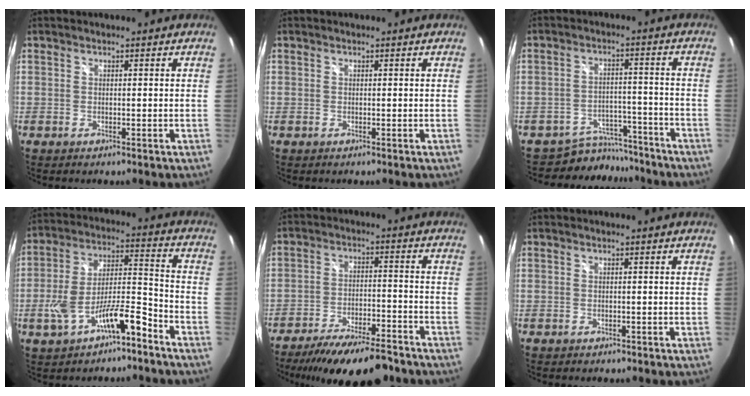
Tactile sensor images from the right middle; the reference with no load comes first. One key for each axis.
{"total": 0.0}
{"total": 8.3, "fx": -7.7, "fy": 3.1, "fz": -0.4, "tx": -0.006, "ty": 0.020, "tz": -0.115}
{"total": 11.8, "fx": -6.8, "fy": 2.2, "fz": 9.4, "tx": -0.187, "ty": -0.001, "tz": -0.112}
{"total": 16.8, "fx": -13.9, "fy": 3.8, "fz": 8.6, "tx": -0.166, "ty": -0.025, "tz": -0.211}
{"total": 0.8, "fx": -0.6, "fy": 0.4, "fz": 0.1, "tx": -0.005, "ty": -0.002, "tz": -0.009}